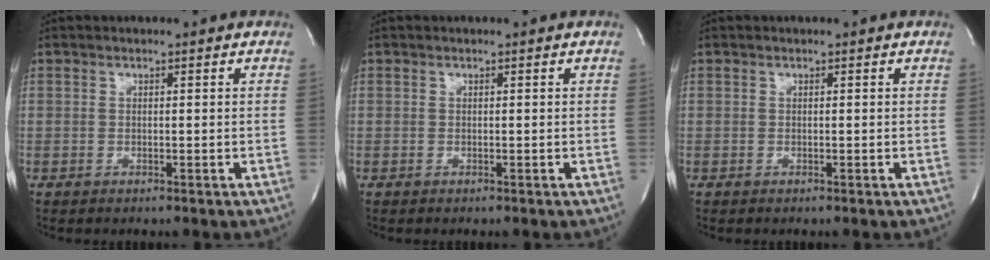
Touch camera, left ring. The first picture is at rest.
{"total": 0.0}
{"total": 0.0}